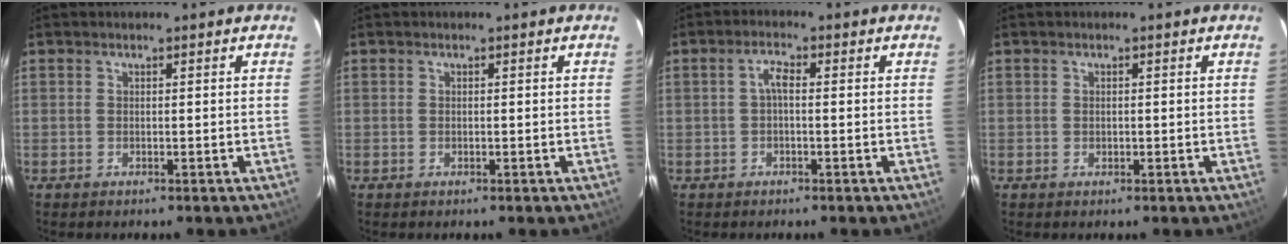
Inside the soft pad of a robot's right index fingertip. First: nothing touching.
{"total": 0.0}
{"total": 2.2, "force": [-0.2, 0.8, 2.0], "torque": [-0.043, 0.009, -0.003]}
{"total": 0.8, "force": [0.0, 0.6, 0.4], "torque": [-0.007, 0.001, 0.001]}